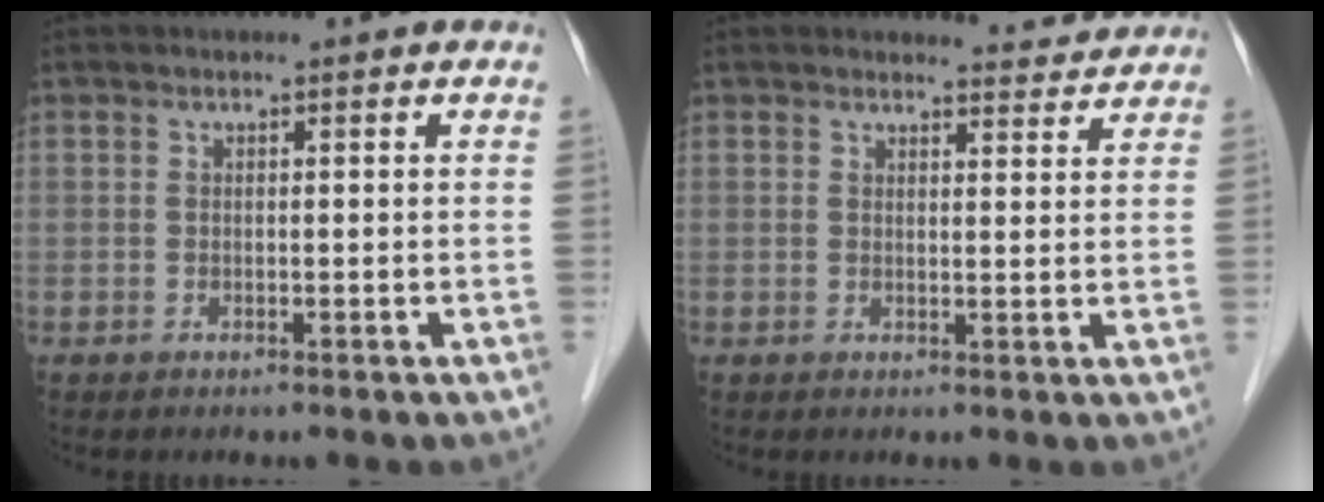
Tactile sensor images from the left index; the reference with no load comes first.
{"total": 3.3, "force": [3.2, 0.5, -0.4], "torque": [-0.002, -0.006, 0.034]}